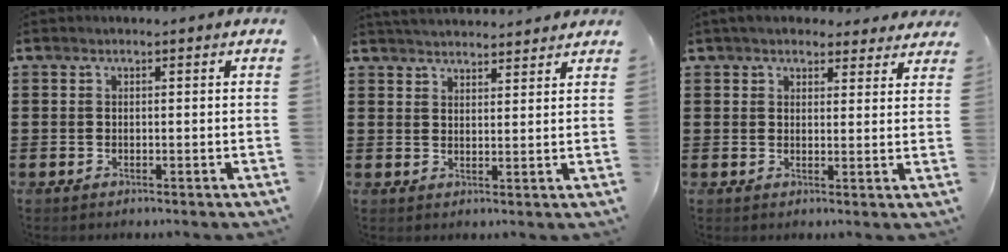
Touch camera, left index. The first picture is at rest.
{"total": 3.2, "force": [3.2, 0.0, 0.2], "torque": [-0.013, -0.009, 0.061]}
{"total": 4.0, "force": [3.5, 1.3, 1.2], "torque": [-0.034, -0.006, 0.066]}